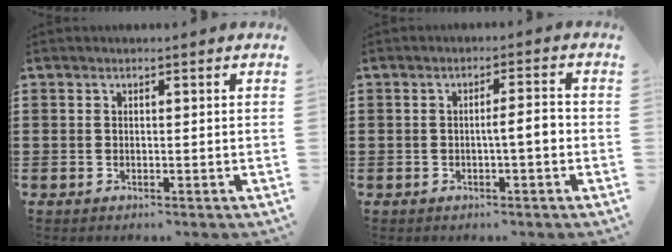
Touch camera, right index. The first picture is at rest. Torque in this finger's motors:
{"motor_torque": [0.47, -0.36, 0.09, 0.08]}